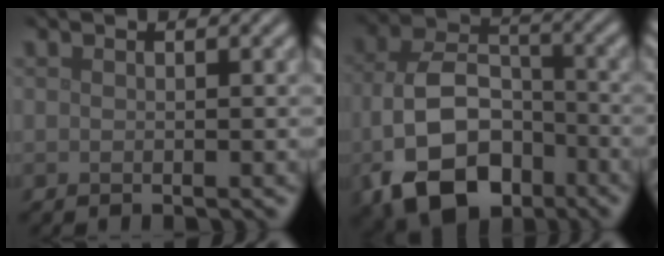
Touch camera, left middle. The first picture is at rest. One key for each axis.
{"total": 10.2, "fx": -4.0, "fy": 6.6, "fz": 6.6, "tx": -0.138, "ty": -0.015, "tz": -0.071}